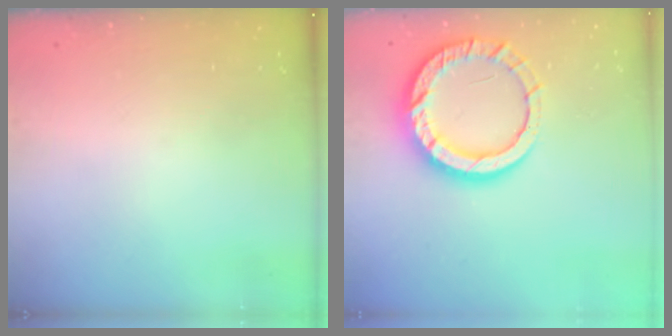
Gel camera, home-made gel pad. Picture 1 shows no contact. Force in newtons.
{"total": 15.0, "press": 14.9, "slide": 1.3}